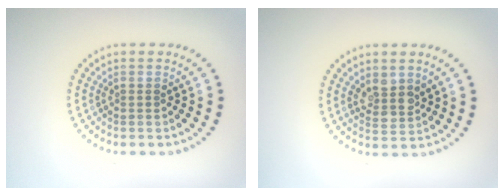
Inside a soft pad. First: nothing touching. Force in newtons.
{"total": 2.4, "press": 2.1, "slide": 1.2}